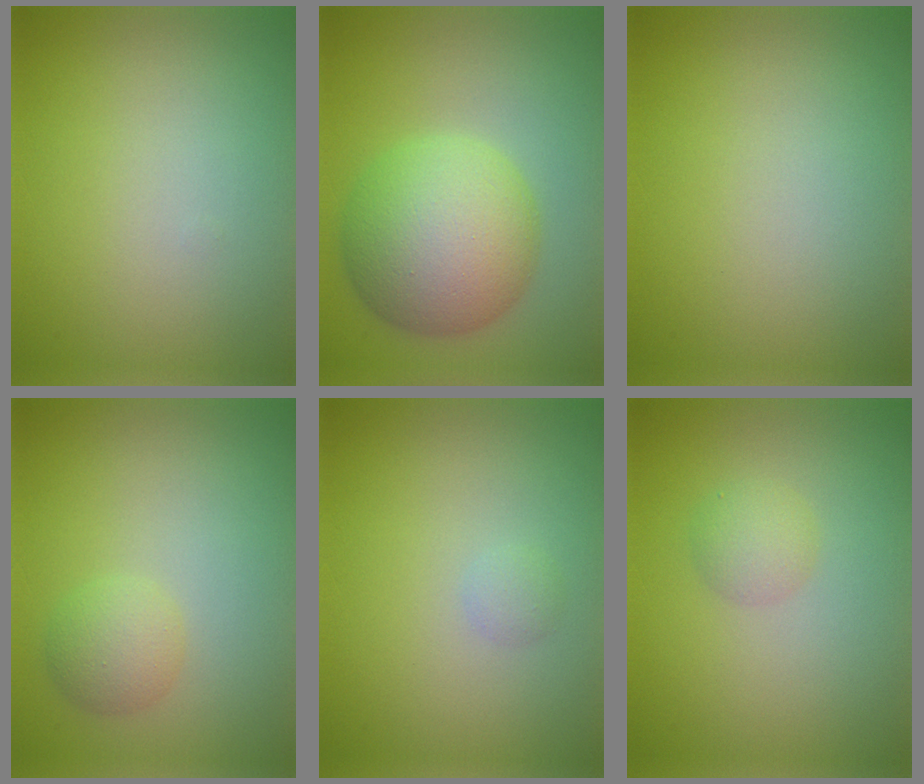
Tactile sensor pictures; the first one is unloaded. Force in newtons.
{"total": 9.3, "press": 9.3, "slide": 0.2}
{"total": 0.0}
{"total": 2.2, "press": 2.2, "slide": 0.1}
{"total": 0.8, "press": 0.8, "slide": 0.0}
{"total": 1.7, "press": 1.7, "slide": 0.0}